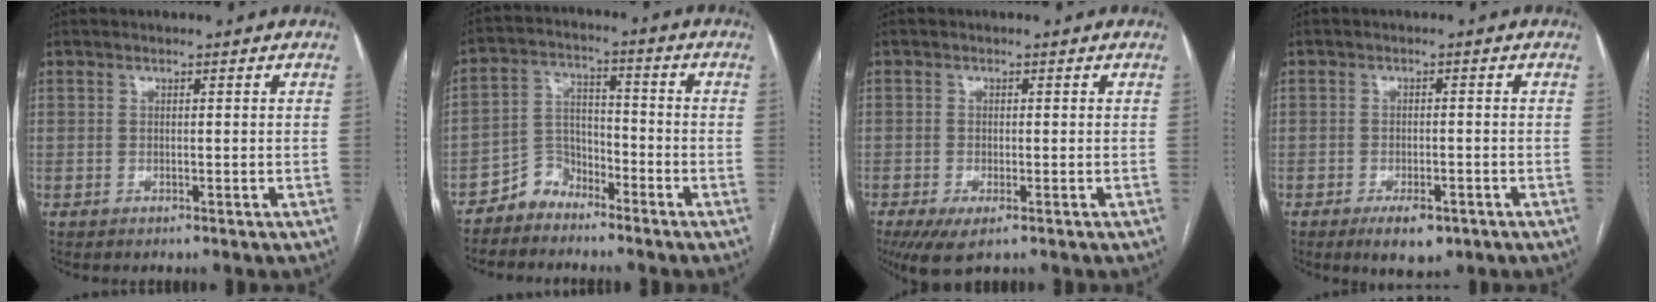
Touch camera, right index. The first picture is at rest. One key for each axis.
{"total": 5.5, "fx": -4.4, "fy": 3.2, "fz": 0.3, "tx": 0.004, "ty": 0.018, "tz": -0.086}
{"total": 4.5, "fx": -2.6, "fy": 1.4, "fz": 3.5, "tx": -0.061, "ty": -0.011, "tz": -0.039}
{"total": 5.1, "fx": -3.0, "fy": 1.9, "fz": 3.6, "tx": -0.058, "ty": -0.005, "tz": -0.038}